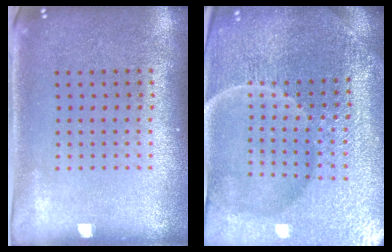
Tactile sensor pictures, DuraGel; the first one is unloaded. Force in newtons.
{"total": 6.1, "press": 5.5, "slide": 2.5}